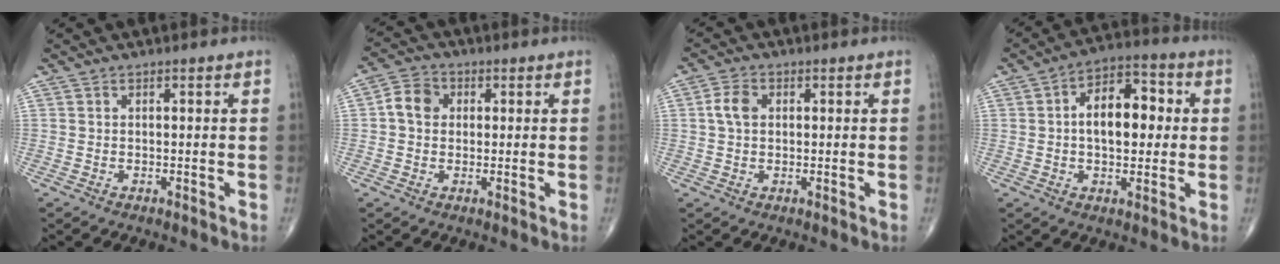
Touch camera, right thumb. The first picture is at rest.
{"total": 5.2, "force": [0.6, 4.3, 2.8], "torque": [-0.038, 0.012, 0.001]}
{"total": 3.9, "force": [0.6, 2.7, 2.7], "torque": [-0.054, 0.006, 0.008]}
{"total": 12.1, "force": [1.1, 7.0, 9.9], "torque": [-0.129, 0.023, 0.011]}